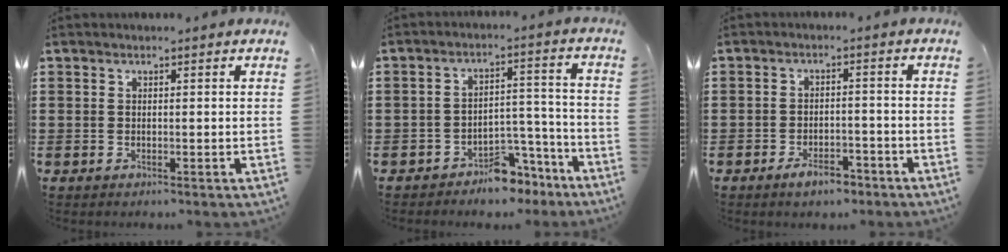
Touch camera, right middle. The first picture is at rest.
{"total": 5.4, "force": [-5.0, 1.6, 1.2], "torque": [-0.021, 0.017, -0.098]}
{"total": 3.8, "force": [-3.1, 1.4, 1.7], "torque": [-0.027, 0.011, -0.059]}